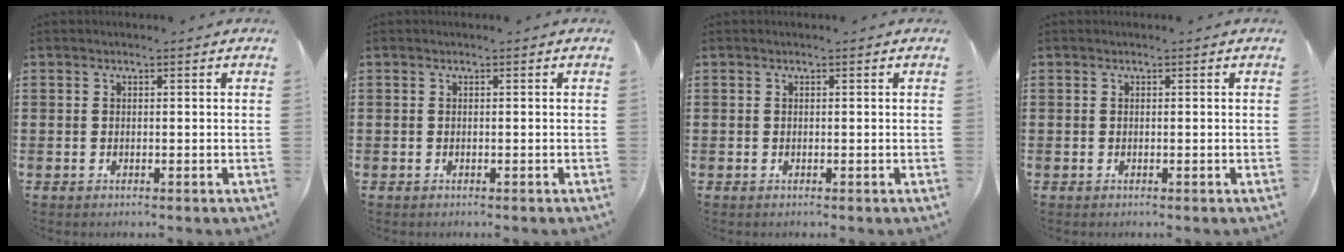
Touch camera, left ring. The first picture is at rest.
{"total": 0.0}
{"total": 0.0}
{"total": 0.0}